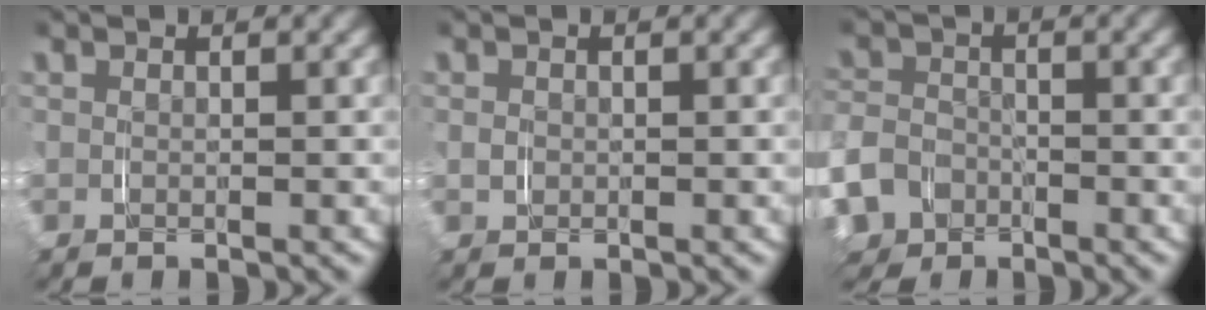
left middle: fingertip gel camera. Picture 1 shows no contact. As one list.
[{"total": 0.7, "force": [0.0, 0.7, 0.3], "torque": [-0.010, 0.000, 0.001]}, {"total": 7.4, "force": [-2.9, 6.5, 2.1], "torque": [-0.072, -0.023, -0.055]}]